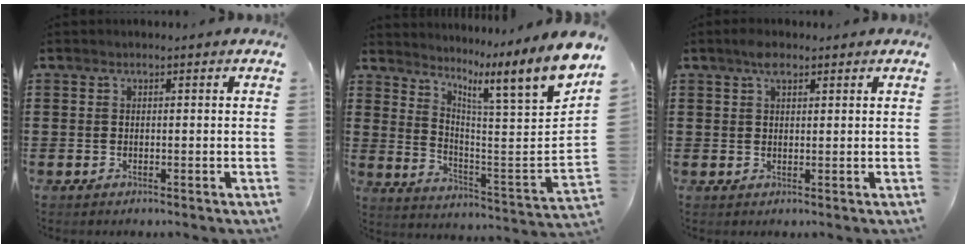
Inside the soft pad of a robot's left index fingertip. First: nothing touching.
{"total": 8.3, "force": [6.2, -1.1, 5.4], "torque": [-0.081, -0.089, 0.078]}
{"total": 2.6, "force": [1.6, 1.3, 1.5], "torque": [-0.027, 0.002, 0.028]}